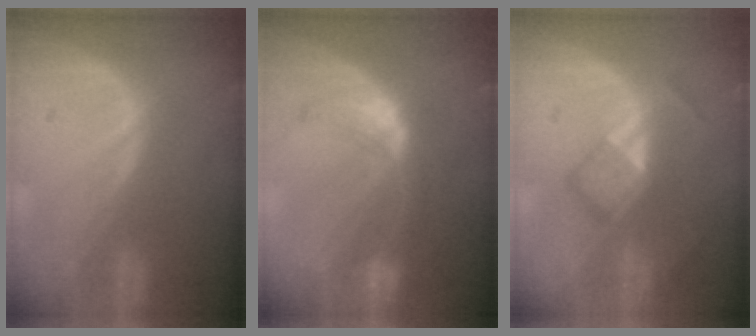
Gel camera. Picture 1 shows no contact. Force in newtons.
{"total": 8.1, "press": 7.2, "slide": 3.7}
{"total": 4.8, "press": 4.6, "slide": 1.6}